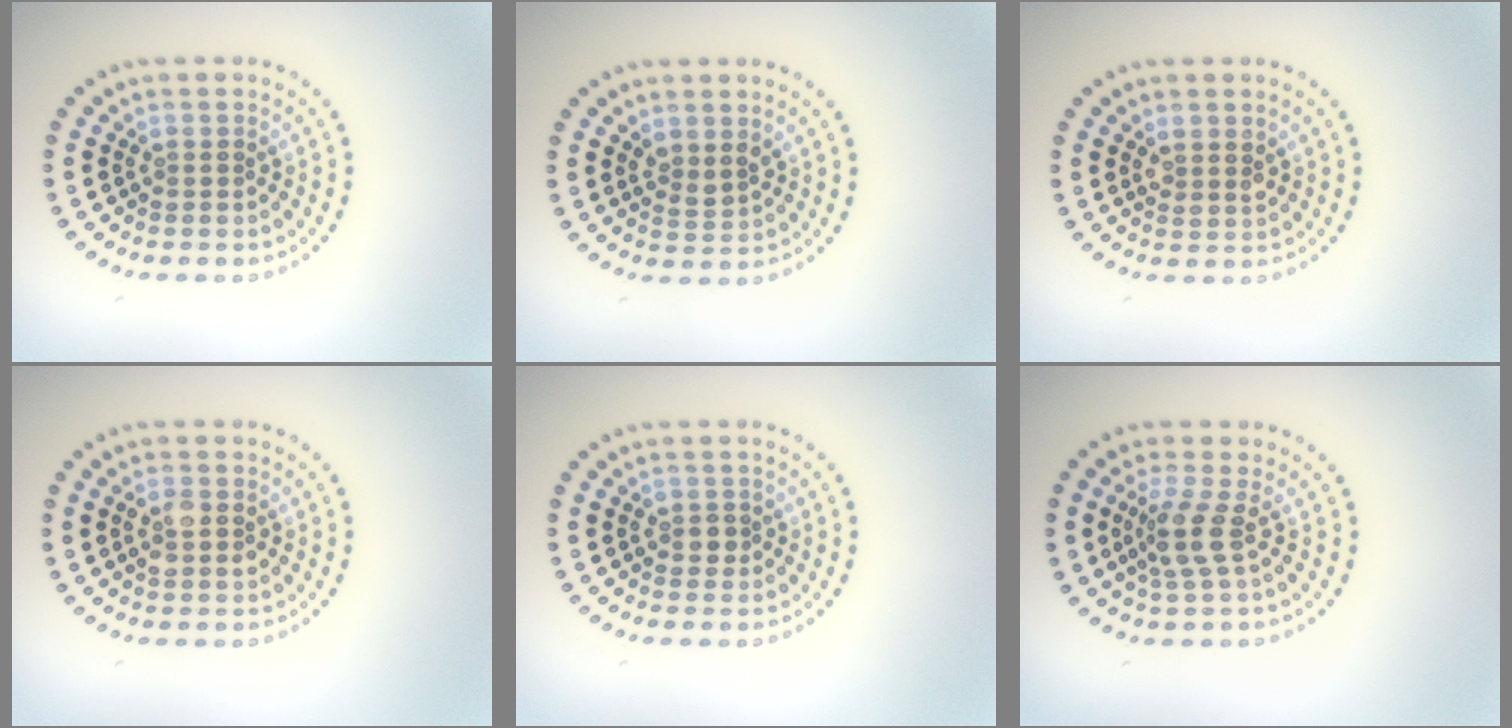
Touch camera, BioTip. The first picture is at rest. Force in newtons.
{"total": 1.6, "press": 1.4, "slide": 0.8}
{"total": 1.7, "press": 1.5, "slide": 0.8}
{"total": 1.7, "press": 1.7, "slide": 0.1}
{"total": 1.1, "press": 1.0, "slide": 0.5}
{"total": 2.7, "press": 2.0, "slide": 1.8}